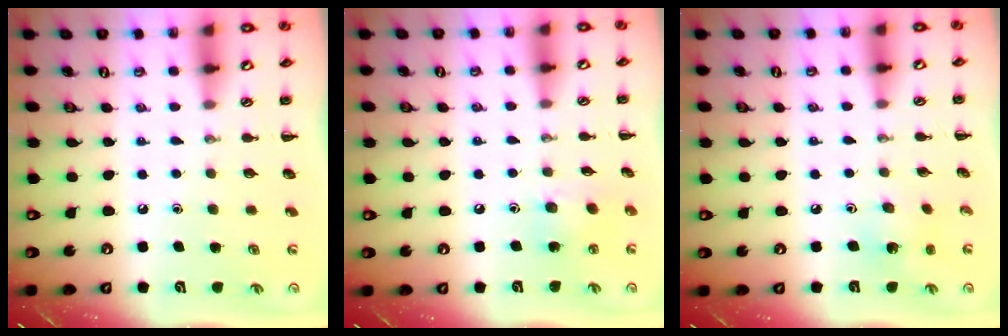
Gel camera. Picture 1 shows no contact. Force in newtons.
{"total": 5.6, "press": 5.6, "slide": 0.7}
{"total": 2.2, "press": 2.2, "slide": 0.4}